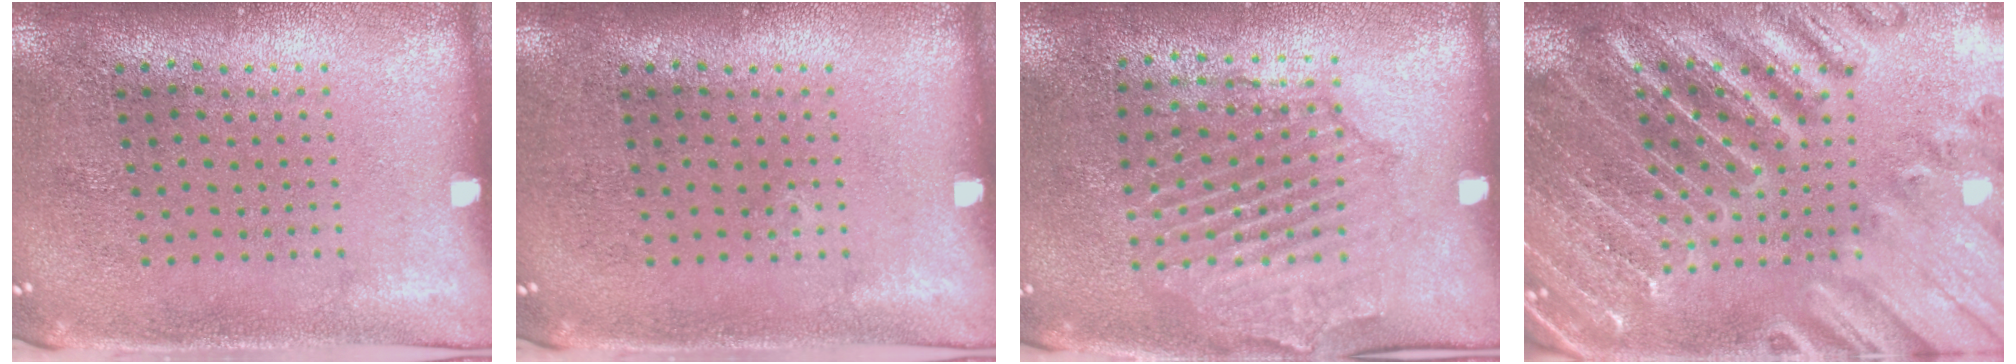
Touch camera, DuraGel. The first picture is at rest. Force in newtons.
{"total": 0.0}
{"total": 1.6, "press": 1.6, "slide": 0.2}
{"total": 3.5, "press": 3.4, "slide": 0.8}